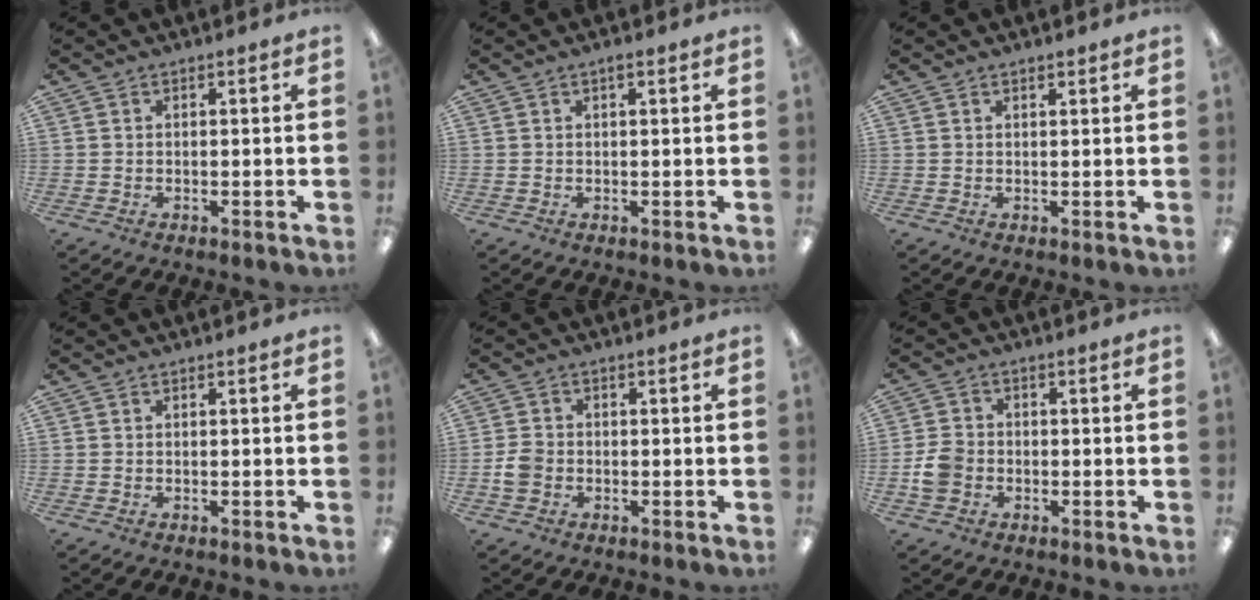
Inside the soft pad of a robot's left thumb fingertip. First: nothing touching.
{"total": 1.1, "force": [0.6, 0.2, 1.0], "torque": [-0.020, 0.002, 0.009]}
{"total": 0.9, "force": [0.8, 0.2, 0.3], "torque": [-0.007, 0.000, 0.014]}
{"total": 0.0}
{"total": 3.5, "force": [-1.0, 2.9, 1.8], "torque": [-0.028, 0.008, -0.017]}
{"total": 5.3, "force": [-1.4, 4.4, 2.7], "torque": [-0.050, 0.012, -0.024]}